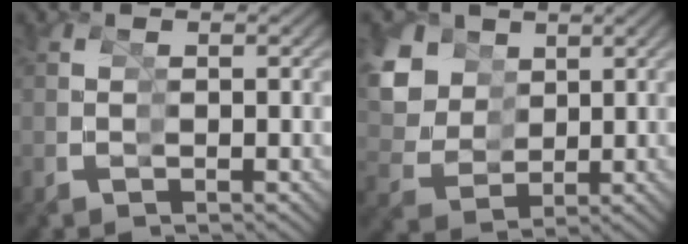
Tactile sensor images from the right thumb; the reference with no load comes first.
{"total": 8.7, "force": [3.9, 7.1, 3.0], "torque": [-0.102, 0.001, 0.062]}